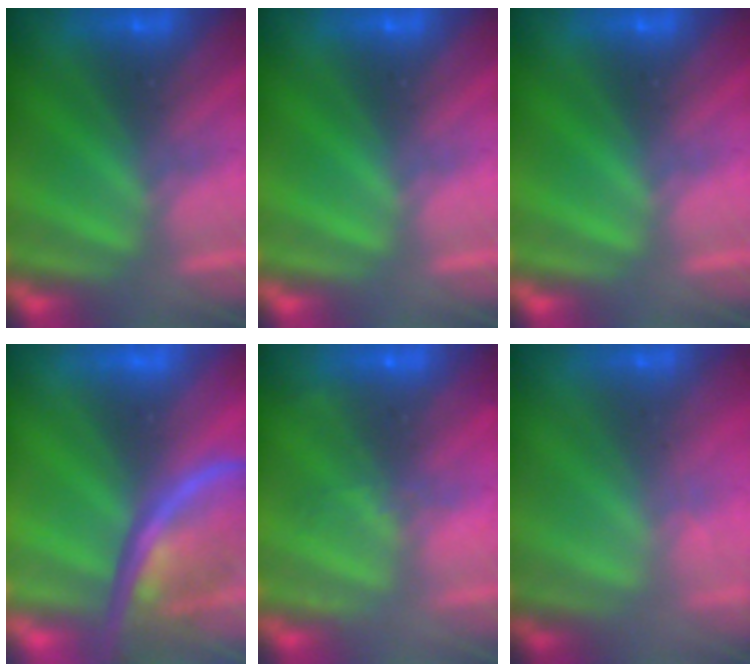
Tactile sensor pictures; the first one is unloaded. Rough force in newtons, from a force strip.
{"total": 0.0}
{"total": 0.0}
{"total": 2.7}
{"total": 2.2}
{"total": 1.5}